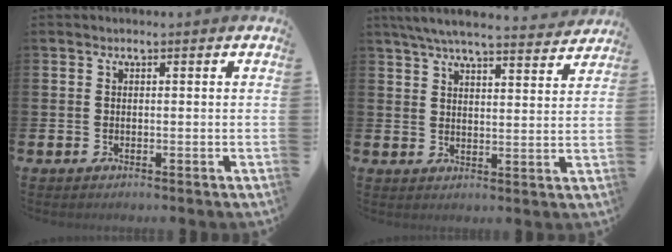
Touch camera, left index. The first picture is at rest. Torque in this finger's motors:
{"motor_torque": [1.10, -1.04, 0.67, 0.21]}